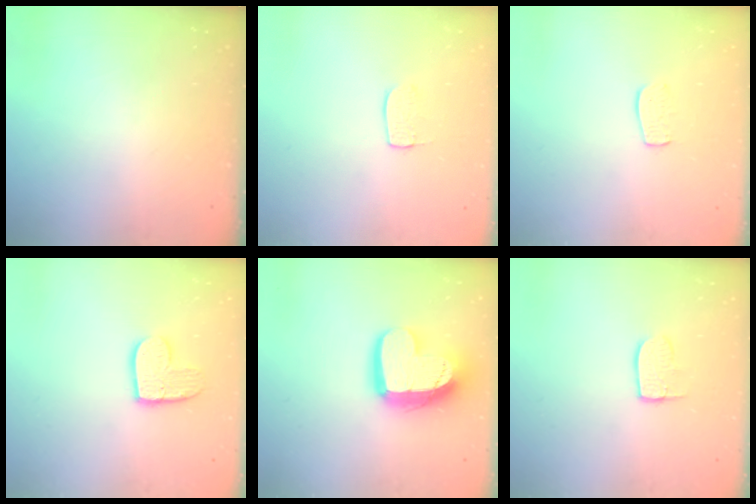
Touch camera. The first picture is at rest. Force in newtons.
{"total": 5.0, "press": 5.0, "slide": 0.3}
{"total": 6.9, "press": 6.8, "slide": 0.4}
{"total": 10.7, "press": 10.7, "slide": 1.0}
{"total": 16.0, "press": 16.0, "slide": 1.4}
{"total": 7.0, "press": 7.0, "slide": 0.3}